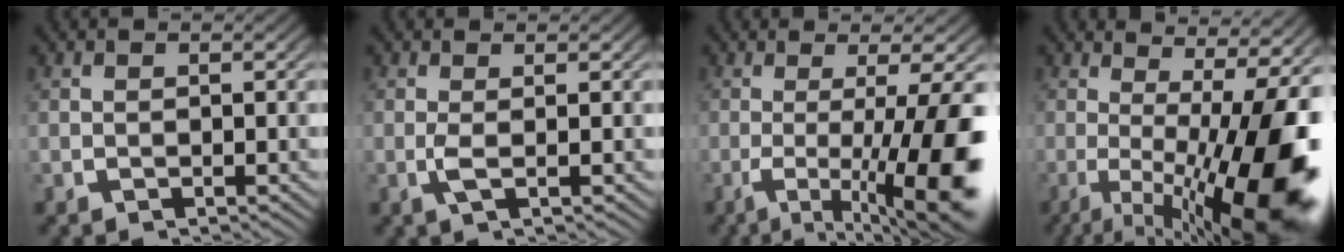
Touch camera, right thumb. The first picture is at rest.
{"total": 1.6, "force": [0.4, 0.3, 1.6], "torque": [-0.046, -0.009, 0.010]}
{"total": 12.6, "force": [-2.2, 5.4, 11.2], "torque": [-0.178, -0.037, -0.010]}
{"total": 16.9, "force": [-2.4, 8.0, 14.7], "torque": [-0.226, -0.052, -0.005]}